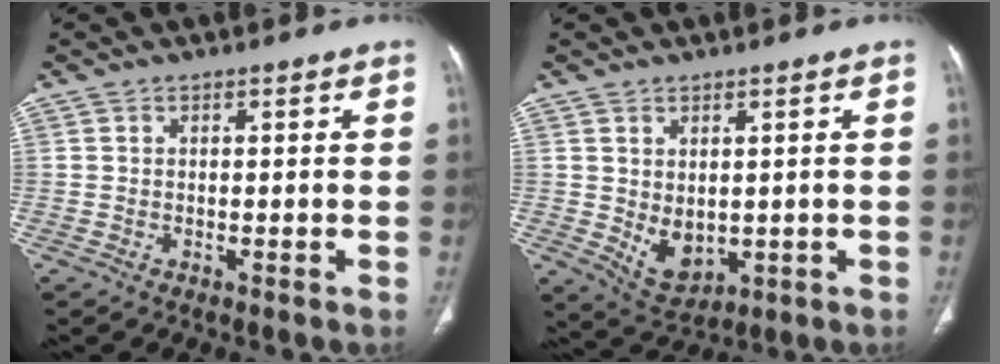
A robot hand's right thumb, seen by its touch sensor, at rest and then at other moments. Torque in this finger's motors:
{"motor_torque": [-0.21, 0.33, -0.13, 0.06, 0.14]}